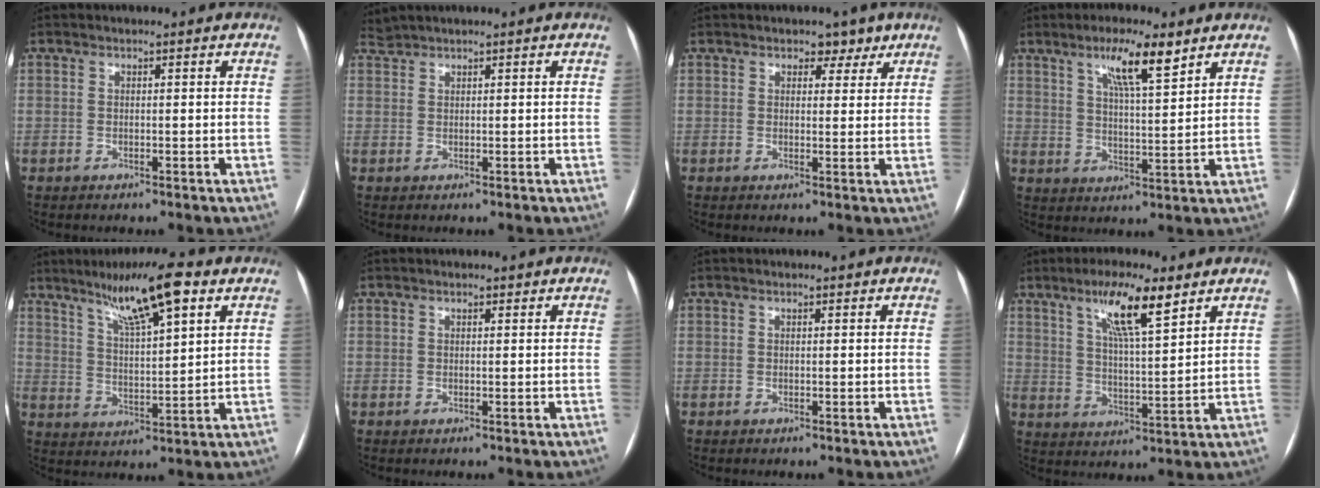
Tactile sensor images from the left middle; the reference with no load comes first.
{"total": 1.2, "force": [1.1, -0.3, -0.1], "torque": [-0.004, 0.012, 0.029]}
{"total": 3.1, "force": [2.1, 2.0, 1.1], "torque": [-0.003, 0.002, 0.024]}
{"total": 8.1, "force": [5.1, 0.9, 6.3], "torque": [-0.110, 0.002, 0.087]}
{"total": 11.6, "force": [7.1, 1.0, 9.2], "torque": [-0.160, 0.013, 0.119]}
{"total": 0.7, "force": [0.4, 0.3, 0.4], "torque": [-0.010, 0.001, 0.006]}
{"total": 0.0}
{"total": 9.9, "force": [6.0, 1.1, 7.8], "torque": [-0.138, 0.003, 0.103]}